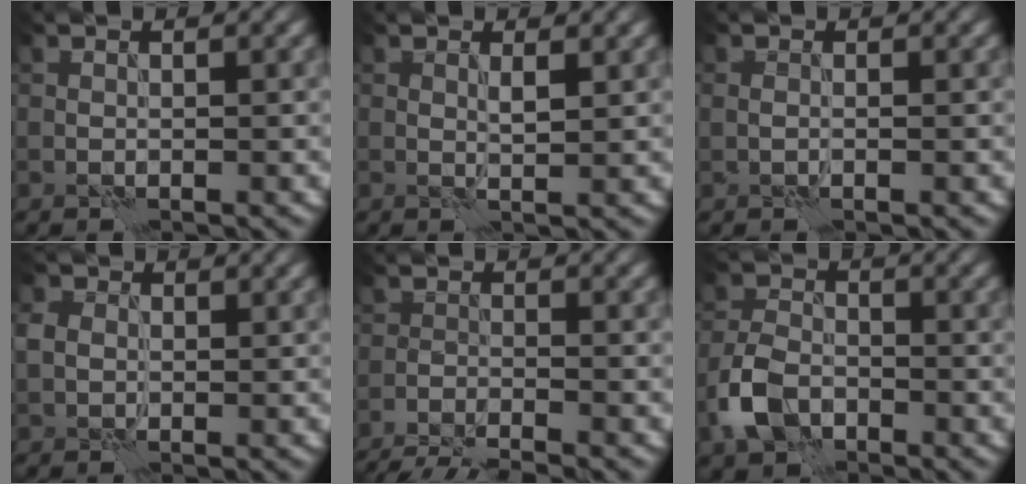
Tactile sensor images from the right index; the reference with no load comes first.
{"total": 1.2, "force": [0.5, 0.2, 1.0], "torque": [-0.019, -0.003, 0.008]}
{"total": 0.7, "force": [-0.1, 0.3, 0.6], "torque": [-0.014, -0.001, 0.000]}
{"total": 2.5, "force": [0.4, 2.1, 1.4], "torque": [-0.034, 0.005, 0.001]}
{"total": 6.3, "force": [-5.7, 1.1, 2.4], "torque": [-0.040, -0.012, -0.092]}
{"total": 4.8, "force": [-2.3, 3.1, 2.8], "torque": [-0.061, 0.001, -0.052]}